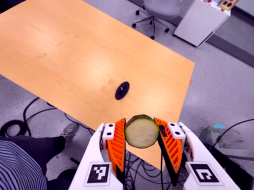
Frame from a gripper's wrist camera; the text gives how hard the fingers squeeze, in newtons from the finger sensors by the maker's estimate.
{"total": 9.4, "left": 8.6, "right": 10.2}